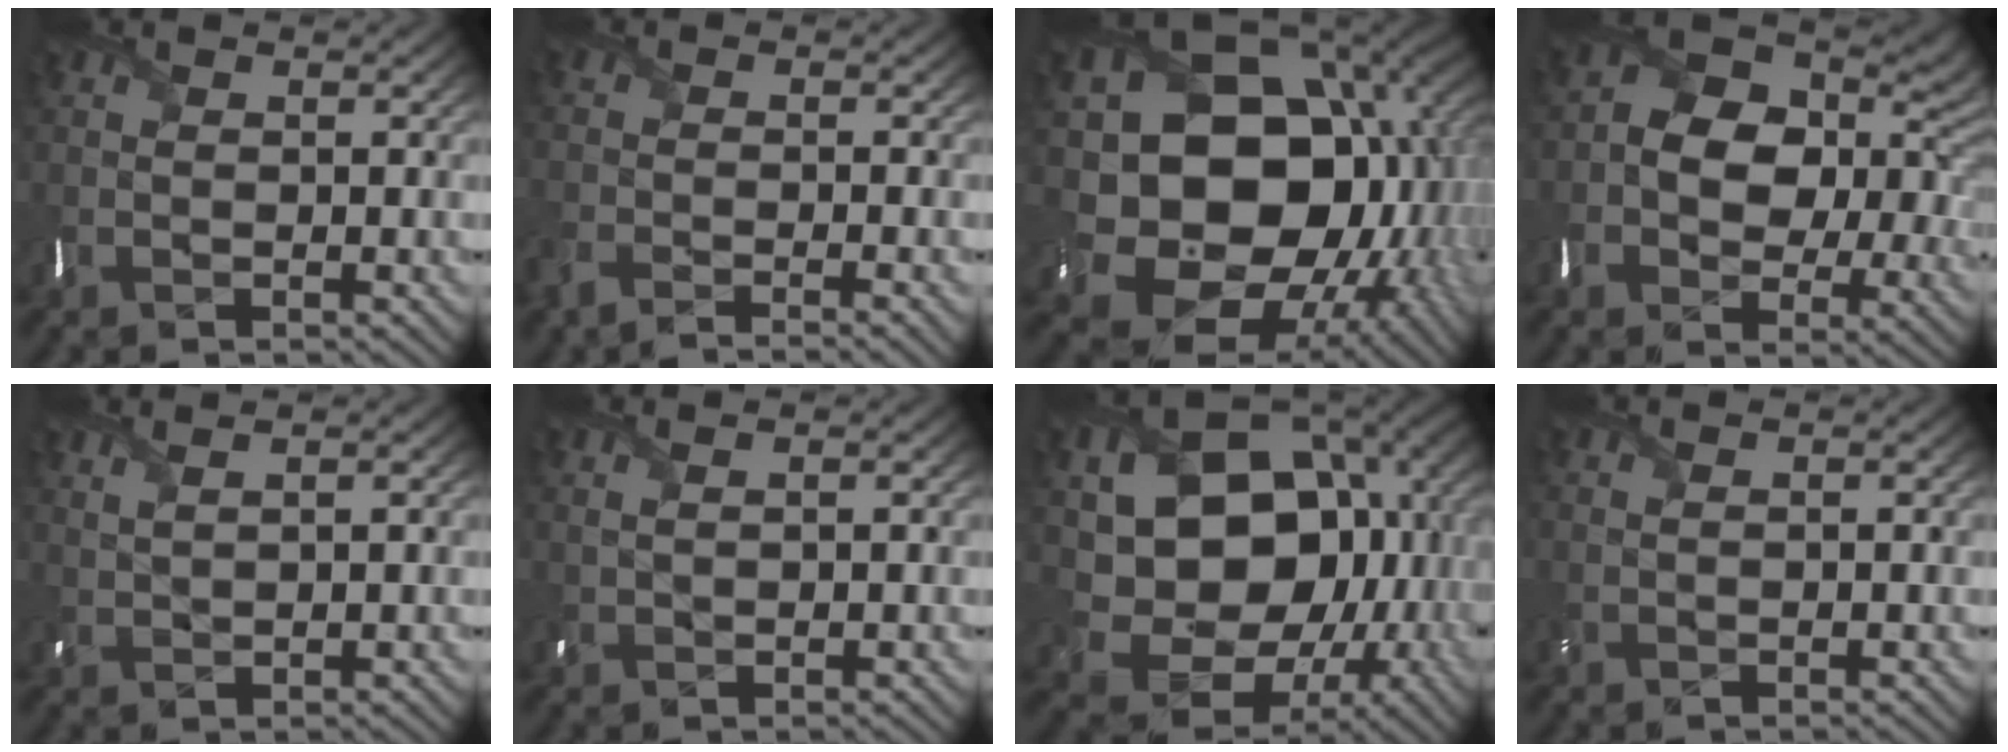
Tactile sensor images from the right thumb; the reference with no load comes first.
{"total": 4.3, "force": [-2.9, 0.9, 3.0], "torque": [-0.055, -0.014, -0.059]}
{"total": 22.7, "force": [-3.9, 18.6, 12.5], "torque": [-0.228, -0.037, -0.066]}
{"total": 12.0, "force": [1.2, 8.8, 8.1], "torque": [-0.148, -0.006, 0.011]}
{"total": 2.8, "force": [2.0, 0.7, 1.8], "torque": [-0.030, 0.004, 0.031]}
{"total": 1.4, "force": [1.0, 0.3, 1.0], "torque": [-0.025, 0.002, 0.017]}
{"total": 18.2, "force": [0.8, 14.2, 11.3], "torque": [-0.203, -0.043, 0.055]}
{"total": 1.0, "force": [0.5, 0.1, 0.9], "torque": [-0.024, 0.002, 0.005]}